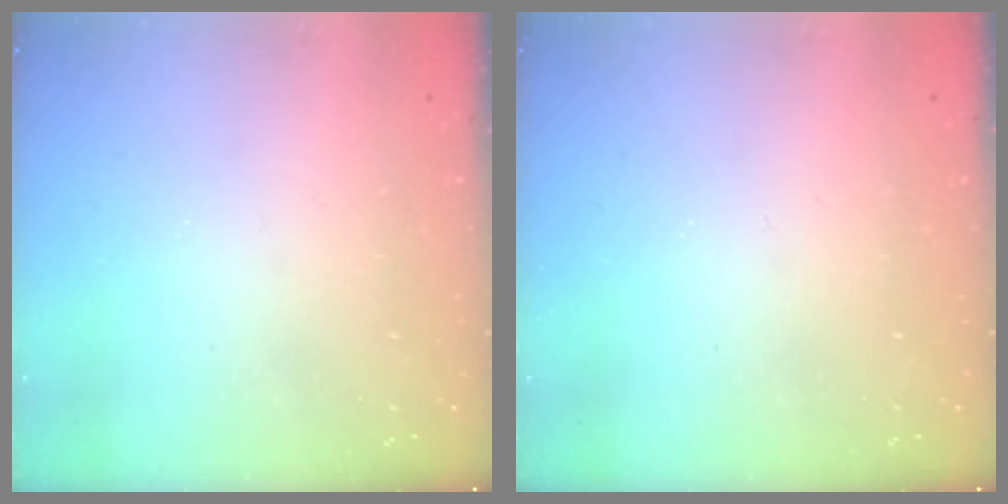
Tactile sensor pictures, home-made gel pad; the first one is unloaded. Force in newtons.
{"total": 0.0}